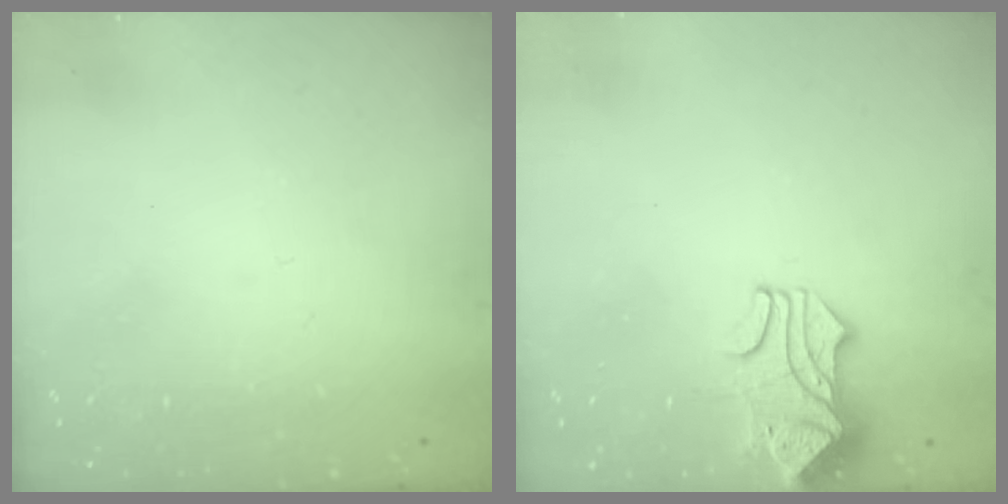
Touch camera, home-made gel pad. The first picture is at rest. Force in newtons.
{"total": 1.8, "press": 1.3, "slide": 1.1}